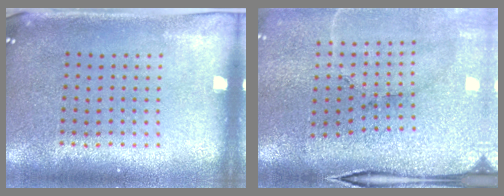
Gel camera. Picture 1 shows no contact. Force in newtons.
{"total": 3.5, "press": 3.3, "slide": 1.1}